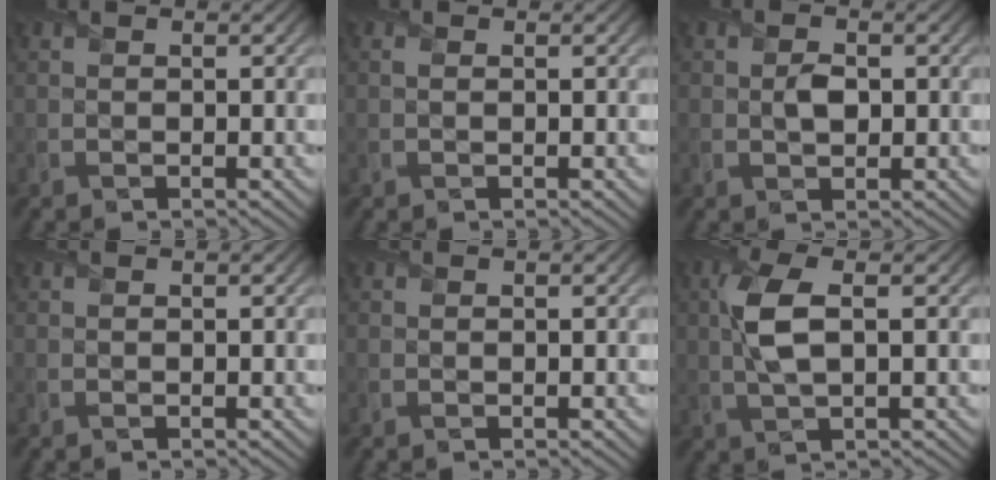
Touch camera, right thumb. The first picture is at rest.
{"total": 0.6, "force": [0.2, 0.4, 0.4], "torque": [-0.013, 0.001, 0.002]}
{"total": 2.2, "force": [0.0, 1.6, 1.6], "torque": [-0.033, -0.004, -0.002]}
{"total": 0.0}
{"total": 0.0}
{"total": 5.6, "force": [0.8, 2.0, 5.1], "torque": [-0.129, 0.006, 0.013]}